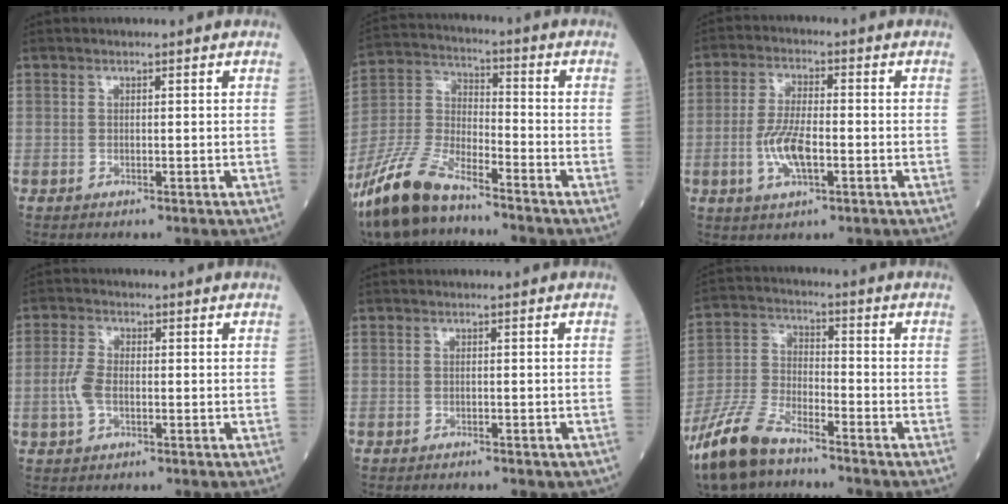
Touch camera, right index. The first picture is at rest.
{"total": 13.9, "force": [-10.6, 3.7, 8.2], "torque": [-0.182, -0.016, -0.207]}
{"total": 7.2, "force": [-2.0, 2.2, 6.6], "torque": [-0.138, 0.000, -0.038]}
{"total": 4.0, "force": [-0.9, 2.0, 3.3], "torque": [-0.086, 0.008, -0.022]}
{"total": 3.4, "force": [-2.8, 1.0, 1.7], "torque": [-0.020, -0.006, -0.027]}
{"total": 11.8, "force": [-9.0, 3.5, 6.8], "torque": [-0.156, -0.023, -0.179]}